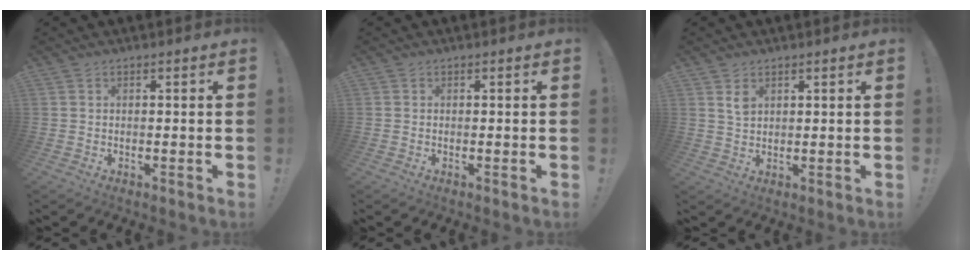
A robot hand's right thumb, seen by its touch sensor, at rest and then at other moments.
{"total": 0.0}
{"total": 2.9, "force": [1.6, 1.6, 1.8], "torque": [-0.021, -0.009, 0.026]}